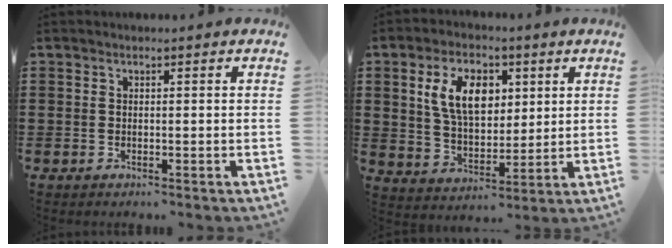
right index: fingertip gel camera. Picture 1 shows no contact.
{"total": 9.0, "force": [2.8, 5.5, 6.5], "torque": [-0.144, 0.013, 0.047]}